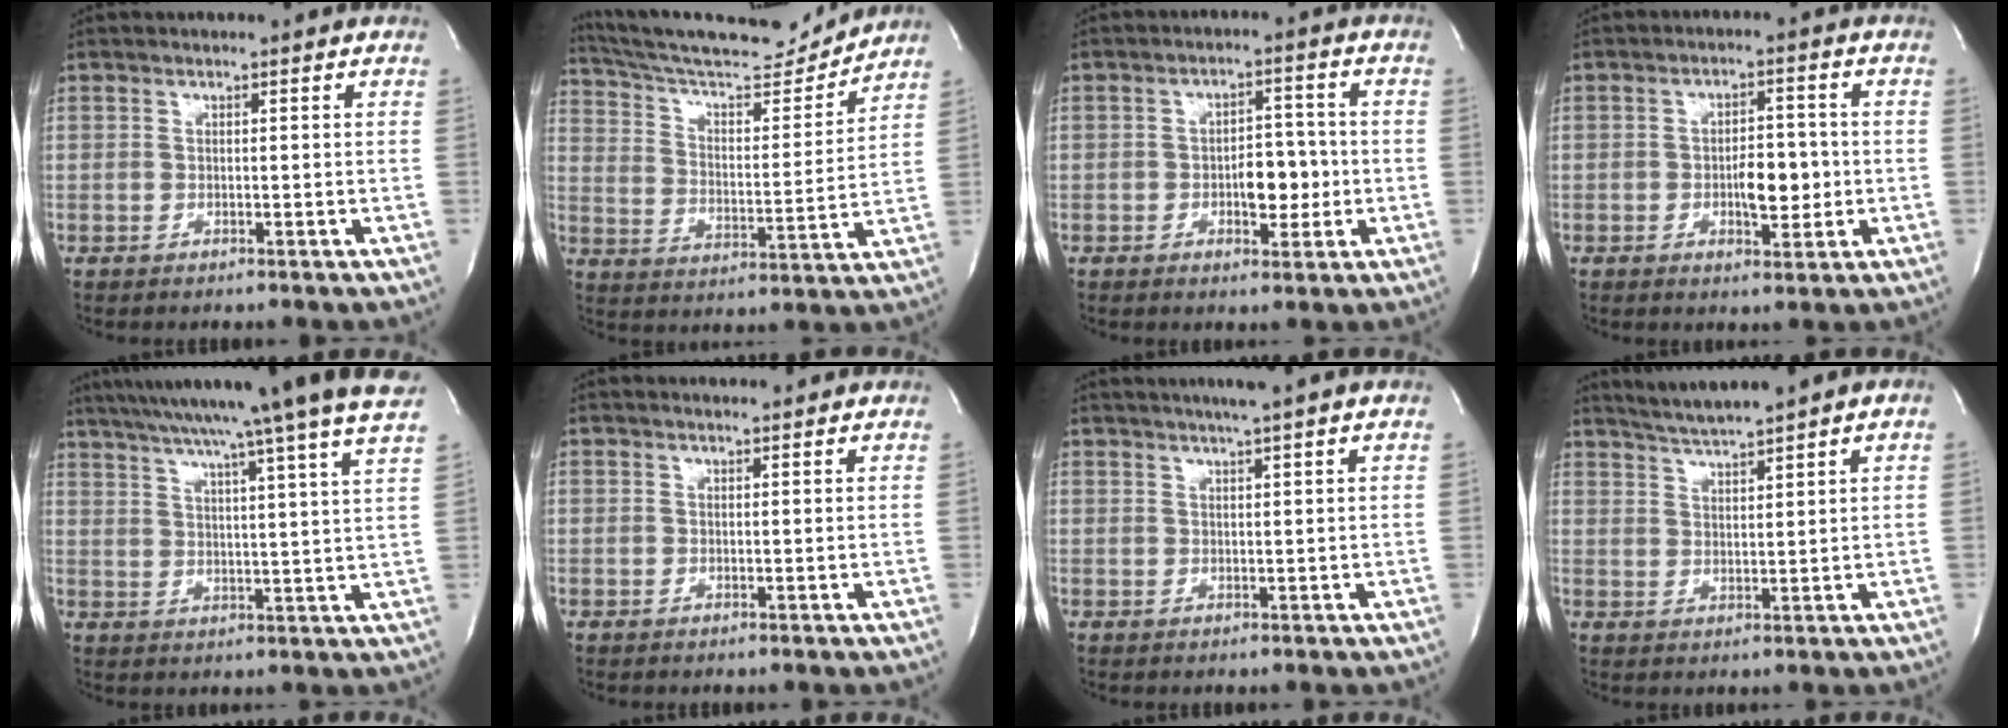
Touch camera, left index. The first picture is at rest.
{"total": 18.2, "force": [17.4, 0.7, 5.4], "torque": [-0.100, -0.023, 0.273]}
{"total": 5.6, "force": [-1.2, 2.8, 4.7], "torque": [-0.064, 0.008, -0.014]}
{"total": 5.6, "force": [-1.0, 2.4, 5.0], "torque": [-0.072, 0.001, -0.012]}
{"total": 23.8, "force": [20.1, -1.7, 12.5], "torque": [-0.215, -0.022, 0.267]}
{"total": 1.7, "force": [1.7, 0.2, 0.3], "torque": [-0.012, 0.008, 0.025]}
{"total": 4.5, "force": [3.4, -1.0, 2.7], "torque": [-0.041, 0.009, 0.053]}
{"total": 5.1, "force": [4.5, -1.2, 2.2], "torque": [-0.047, 0.001, 0.086]}